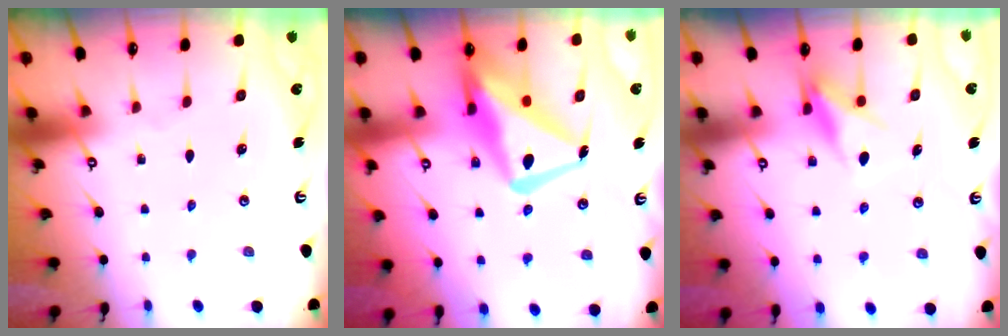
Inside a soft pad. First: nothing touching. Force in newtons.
{"total": 17.7, "press": 17.6, "slide": 1.7}
{"total": 8.1, "press": 8.0, "slide": 0.9}